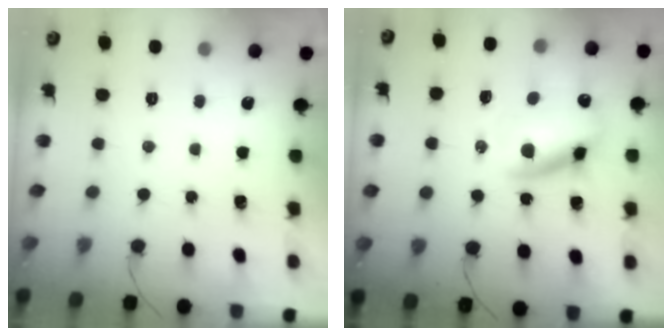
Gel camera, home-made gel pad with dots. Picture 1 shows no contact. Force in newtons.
{"total": 12.4, "press": 12.0, "slide": 3.1}